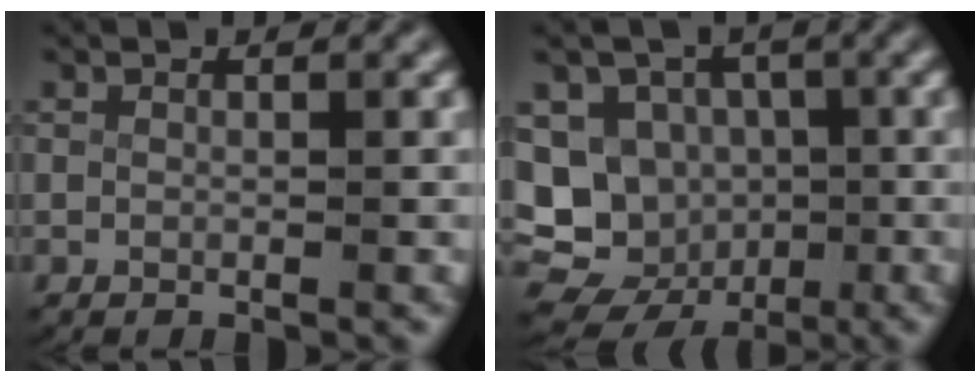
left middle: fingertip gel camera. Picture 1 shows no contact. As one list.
[{"total": 17.0, "force": [-5.0, 15.4, 5.4], "torque": [-0.136, -0.078, -0.074]}]